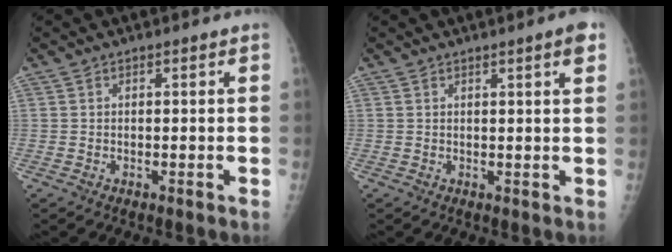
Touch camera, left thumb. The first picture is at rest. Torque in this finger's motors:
{"motor_torque": [-0.15, 0.27, -0.17, -0.05, 0.01]}